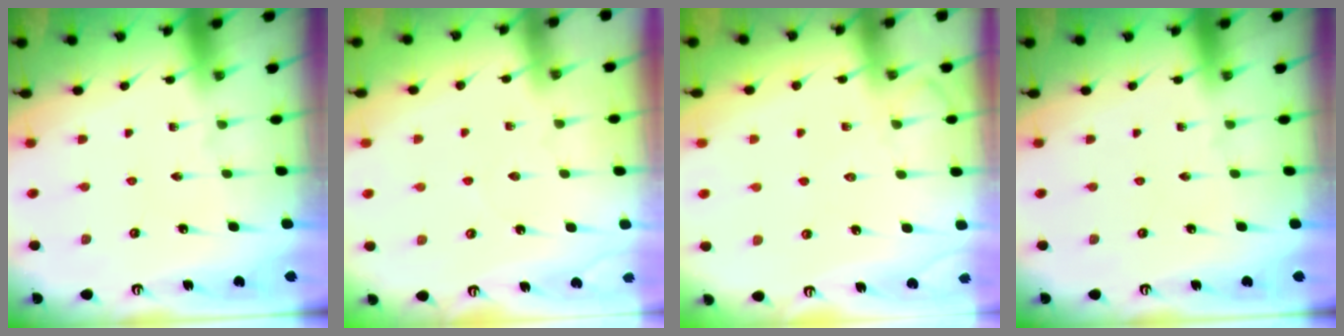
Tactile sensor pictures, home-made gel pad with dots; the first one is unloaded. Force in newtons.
{"total": 2.6, "press": 2.6, "slide": 0.4}
{"total": 6.1, "press": 6.0, "slide": 0.8}
{"total": 0.0}